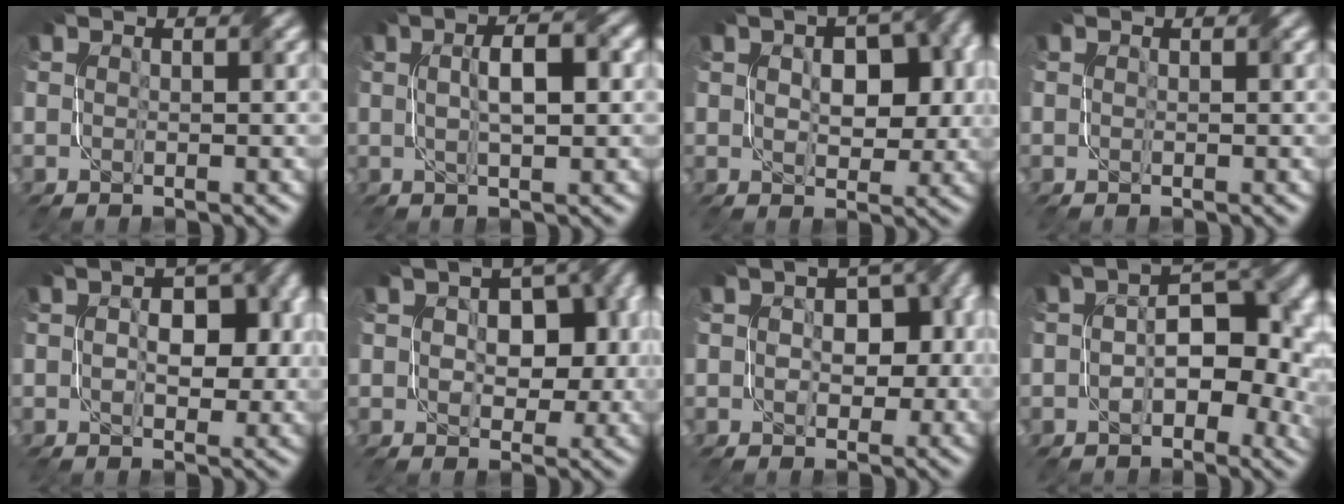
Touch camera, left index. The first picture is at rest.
{"total": 3.6, "force": [0.5, 0.4, 3.5], "torque": [-0.058, 0.013, 0.010]}
{"total": 5.5, "force": [0.7, 3.4, 4.3], "torque": [-0.065, -0.001, 0.017]}
{"total": 0.0}
{"total": 5.0, "force": [0.0, 3.0, 4.0], "torque": [-0.053, 0.001, 0.002]}
{"total": 6.9, "force": [0.4, 4.4, 5.4], "torque": [-0.071, 0.004, 0.010]}
{"total": 6.1, "force": [-0.6, 4.1, 4.5], "torque": [-0.037, 0.015, 0.002]}
{"total": 8.0, "force": [-0.8, 4.4, 6.6], "torque": [-0.082, 0.012, -0.020]}